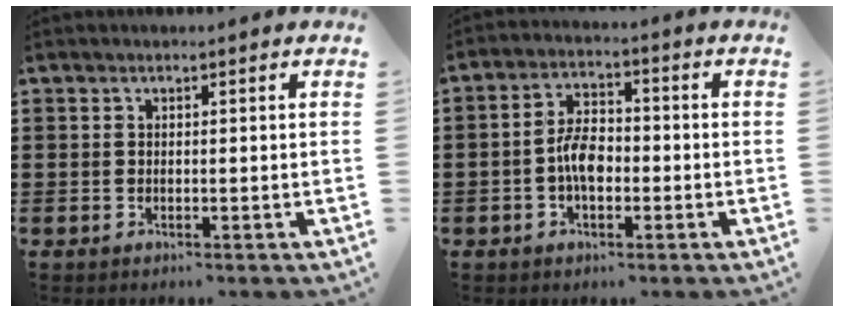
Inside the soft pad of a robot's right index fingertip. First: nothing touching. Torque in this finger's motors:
{"motor_torque": [1.69, 0.45, 0.52, 0.13]}